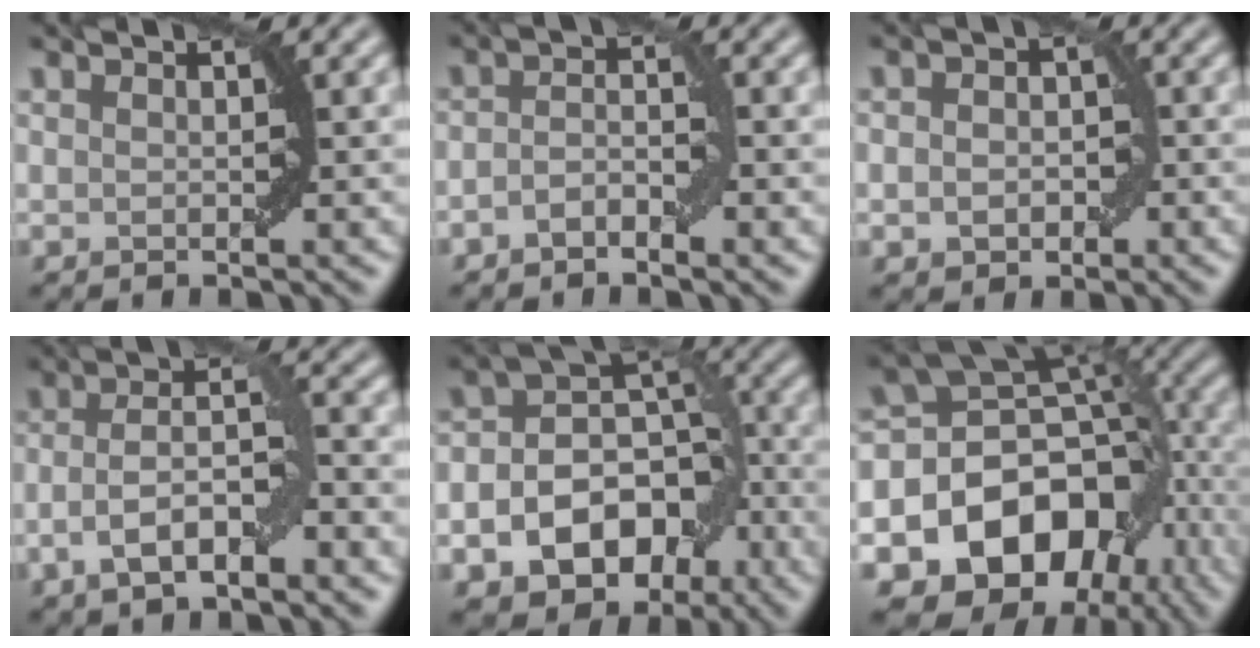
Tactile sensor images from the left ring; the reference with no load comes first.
{"total": 1.9, "force": [-1.0, 0.8, 1.4], "torque": [-0.028, 0.006, -0.023]}
{"total": 3.3, "force": [-0.5, 2.5, 2.1], "torque": [-0.013, 0.000, -0.015]}
{"total": 5.9, "force": [-2.4, 2.3, 4.9], "torque": [-0.086, 0.012, -0.049]}
{"total": 12.1, "force": [-5.3, 9.0, 6.1], "torque": [-0.081, -0.013, -0.088]}
{"total": 15.1, "force": [-5.4, 10.7, 9.1], "torque": [-0.148, -0.017, -0.088]}